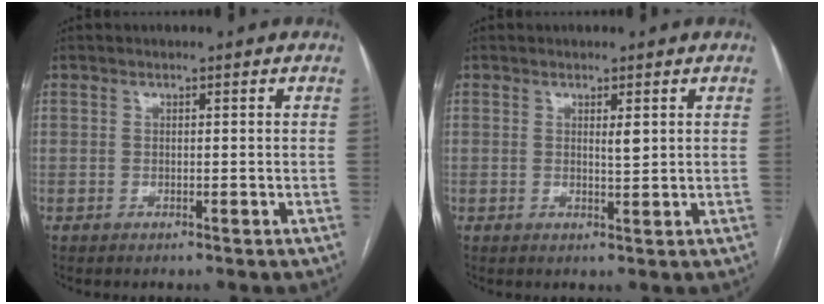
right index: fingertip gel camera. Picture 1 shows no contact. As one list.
[{"total": 1.6, "force": [0.7, 0.2, 1.4], "torque": [-0.027, -0.006, 0.011]}]